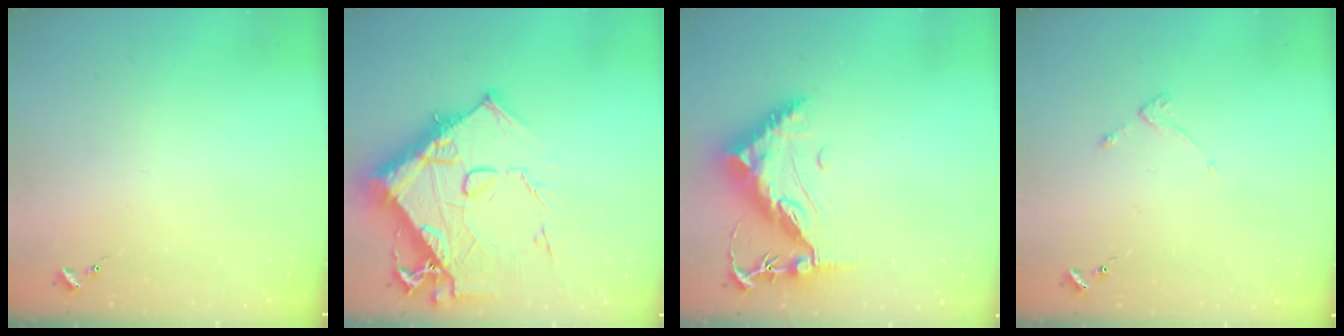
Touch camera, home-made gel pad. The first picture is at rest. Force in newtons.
{"total": 19.8, "press": 19.7, "slide": 2.0}
{"total": 13.5, "press": 13.4, "slide": 1.3}
{"total": 2.6, "press": 2.6, "slide": 0.5}